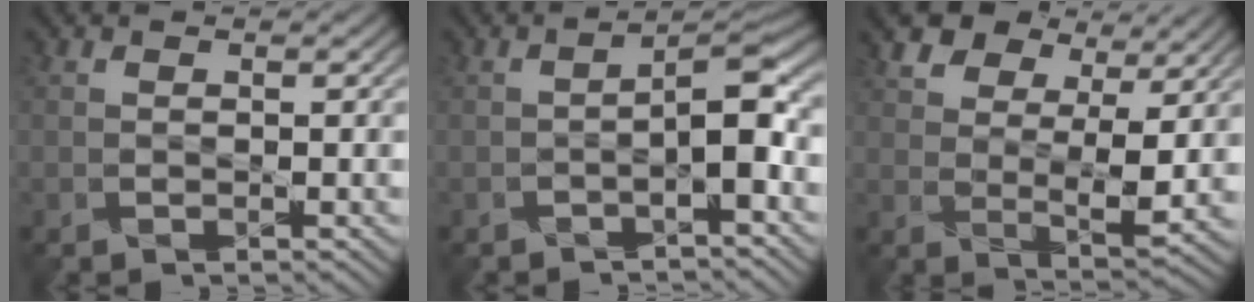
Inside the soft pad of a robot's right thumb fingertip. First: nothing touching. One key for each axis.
{"total": 4.8, "fx": -2.0, "fy": 0.9, "fz": 4.3, "tx": -0.061, "ty": 0.016, "tz": -0.036}
{"total": 10.7, "fx": 7.4, "fy": 4.9, "fz": 6.1, "tx": -0.139, "ty": 0.010, "tz": 0.133}